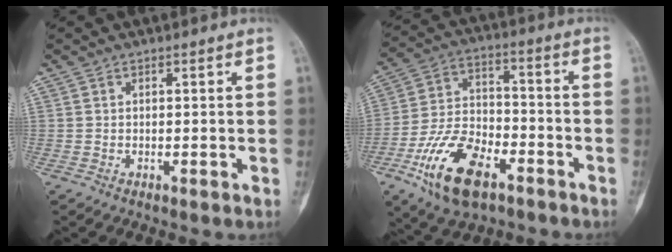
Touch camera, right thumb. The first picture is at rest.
{"total": 16.4, "force": [-8.4, 8.5, 11.3], "torque": [-0.201, 0.041, -0.150]}